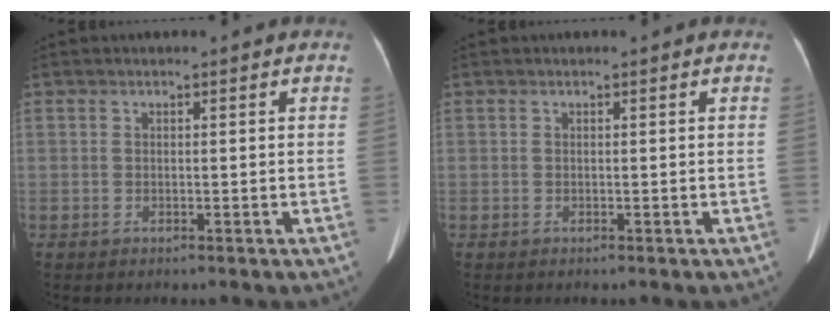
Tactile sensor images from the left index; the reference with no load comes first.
{"total": 0.0}